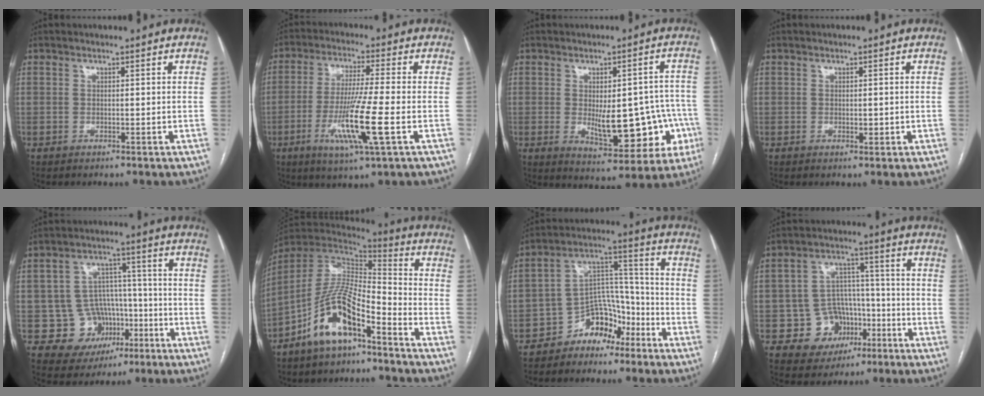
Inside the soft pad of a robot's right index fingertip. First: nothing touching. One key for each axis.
{"total": 11.3, "fx": -3.4, "fy": -0.4, "fz": 10.8, "tx": -0.210, "ty": -0.020, "tz": -0.064}
{"total": 13.2, "fx": -2.8, "fy": 5.8, "fz": 11.5, "tx": -0.129, "ty": 0.016, "tz": -0.019}
{"total": 1.2, "fx": -0.2, "fy": 0.6, "fz": 1.0, "tx": -0.013, "ty": -0.001, "tz": 0.001}
{"total": 10.0, "fx": -3.5, "fy": 9.1, "fz": 2.1, "tx": -0.020, "ty": 0.039, "tz": -0.042}
{"total": 12.9, "fx": -7.8, "fy": 3.7, "fz": 9.6, "tx": -0.191, "ty": 0.011, "tz": -0.145}
{"total": 9.2, "fx": -6.6, "fy": 5.5, "fz": 3.4, "tx": -0.056, "ty": 0.047, "tz": -0.113}
{"total": 9.6, "fx": -4.0, "fy": 8.4, "fz": 2.6, "tx": -0.027, "ty": 0.033, "tz": -0.050}